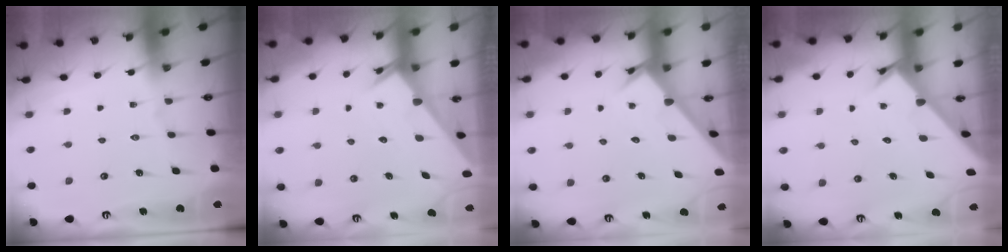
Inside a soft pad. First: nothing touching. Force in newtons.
{"total": 2.1, "press": 2.1, "slide": 0.2}
{"total": 2.9, "press": 2.9, "slide": 0.1}
{"total": 2.2, "press": 2.2, "slide": 0.2}